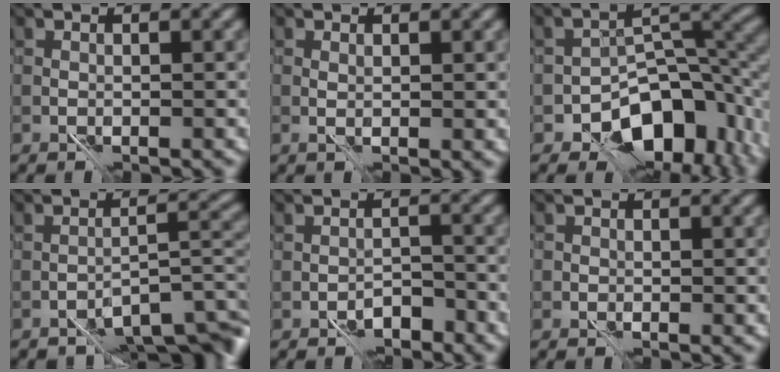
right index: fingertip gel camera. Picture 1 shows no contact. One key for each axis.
{"total": 0.7, "fx": 0.5, "fy": 0.0, "fz": 0.4, "tx": -0.006, "ty": 0.000, "tz": 0.011}
{"total": 11.3, "fx": -5.9, "fy": 6.4, "fz": 7.2, "tx": -0.087, "ty": -0.008, "tz": -0.097}
{"total": 6.1, "fx": -4.4, "fy": 1.8, "fz": 3.9, "tx": -0.040, "ty": 0.003, "tz": -0.070}
{"total": 2.8, "fx": -2.2, "fy": 1.2, "fz": 1.3, "tx": -0.011, "ty": 0.002, "tz": -0.037}
{"total": 0.6, "fx": -0.2, "fy": 0.6, "fz": 0.0, "tx": 0.006, "ty": -0.002, "tz": -0.007}